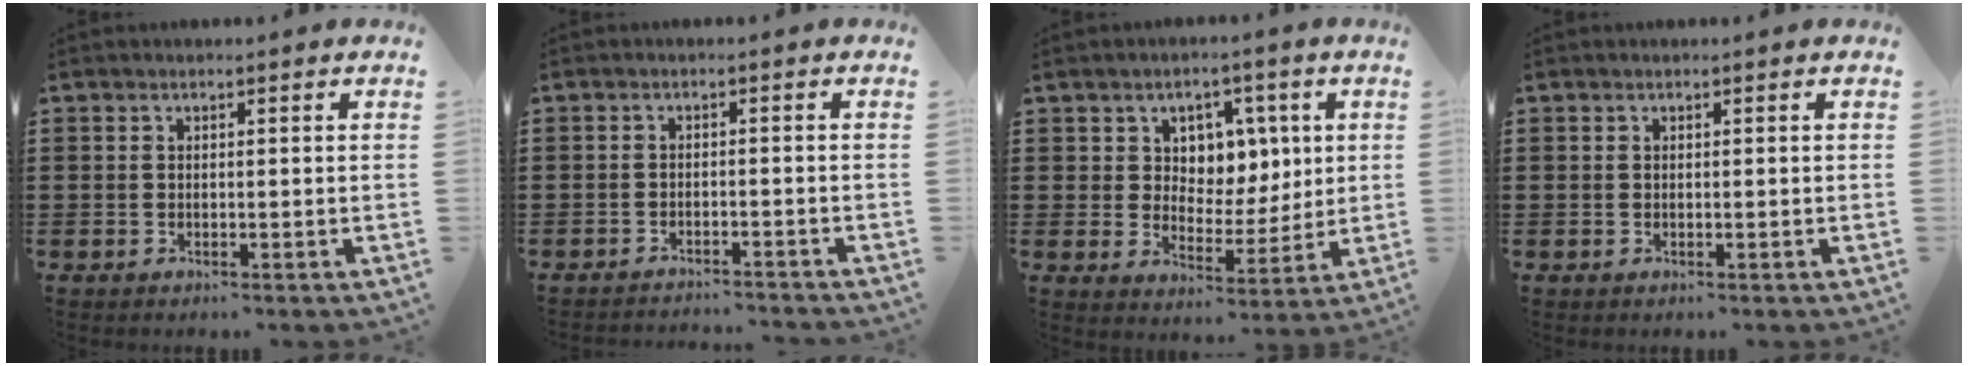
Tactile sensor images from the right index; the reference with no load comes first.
{"total": 1.8, "force": [-1.8, -0.2, 0.1], "torque": [-0.006, 0.003, -0.037]}
{"total": 6.1, "force": [2.7, 5.2, 1.9], "torque": [-0.052, 0.003, 0.044]}
{"total": 0.0}